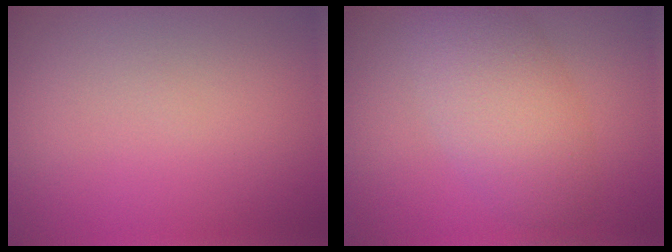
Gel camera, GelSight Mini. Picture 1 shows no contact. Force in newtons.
{"total": 5.5, "press": 5.5, "slide": 0.1}